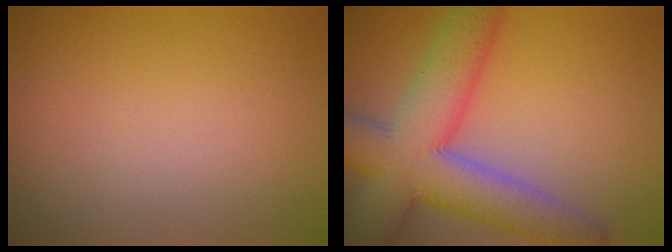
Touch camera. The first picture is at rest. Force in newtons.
{"total": 10.8, "press": 10.7, "slide": 0.8}